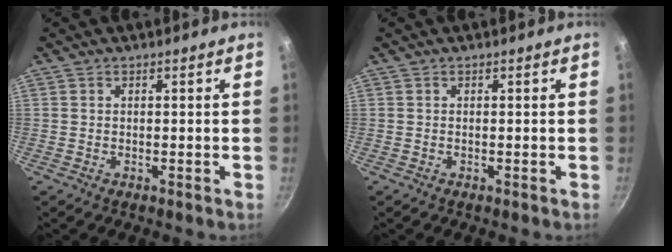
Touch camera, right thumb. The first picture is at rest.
{"total": 0.0}